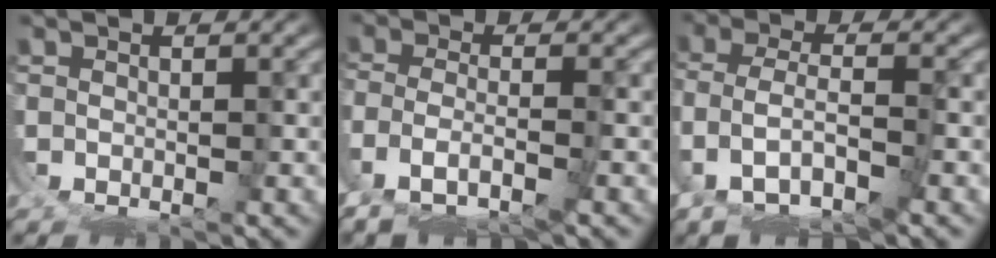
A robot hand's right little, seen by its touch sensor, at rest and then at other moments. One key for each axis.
{"total": 4.9, "fx": -2.2, "fy": 2.6, "fz": 3.6, "tx": -0.085, "ty": -0.022, "tz": -0.027}
{"total": 6.2, "fx": -1.6, "fy": 4.6, "fz": 3.9, "tx": -0.107, "ty": -0.015, "tz": -0.023}